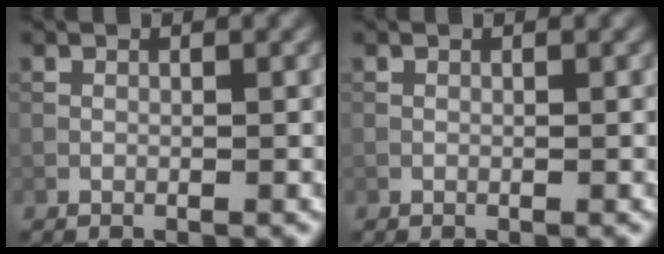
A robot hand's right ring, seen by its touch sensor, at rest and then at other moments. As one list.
[{"total": 0.0}]